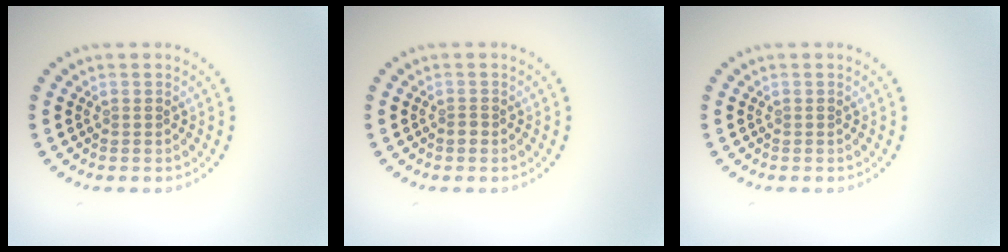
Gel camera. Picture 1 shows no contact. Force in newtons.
{"total": 0.6, "press": 0.4, "slide": 0.5}
{"total": 0.0}